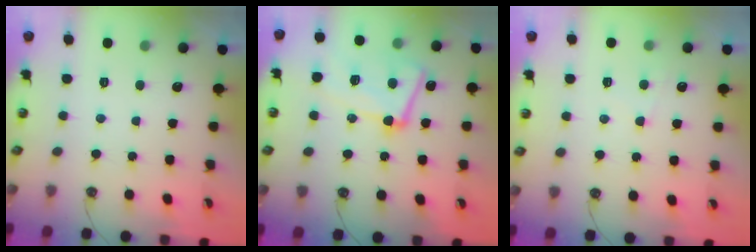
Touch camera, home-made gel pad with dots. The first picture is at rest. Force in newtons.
{"total": 14.7, "press": 14.5, "slide": 2.0}
{"total": 5.4, "press": 5.4, "slide": 0.5}